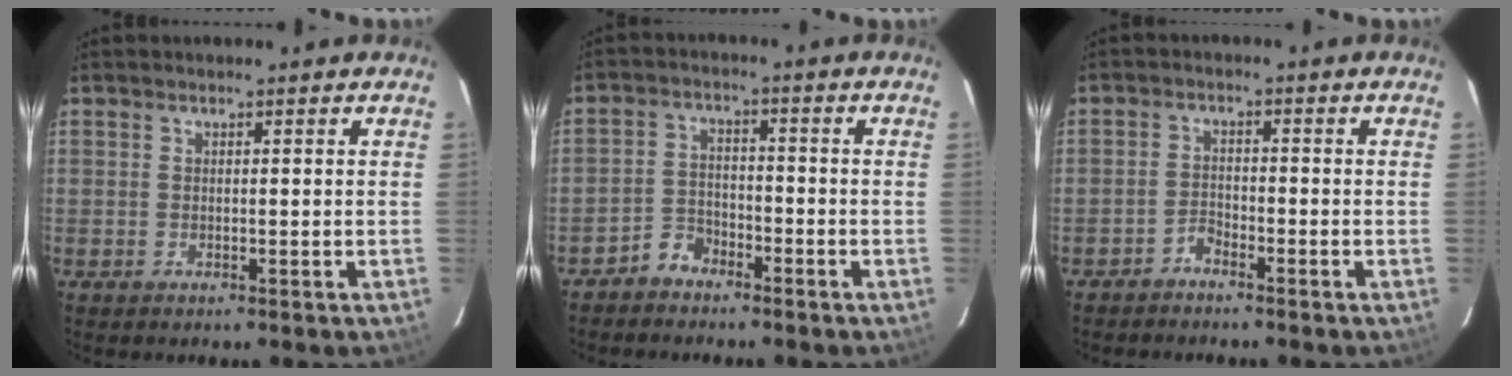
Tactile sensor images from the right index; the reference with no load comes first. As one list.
[{"total": 4.2, "force": [-3.6, 2.2, 0.6], "torque": [-0.019, 0.013, -0.066]}, {"total": 2.1, "force": [-1.9, 0.6, 0.4], "torque": [-0.012, 0.004, -0.037]}]